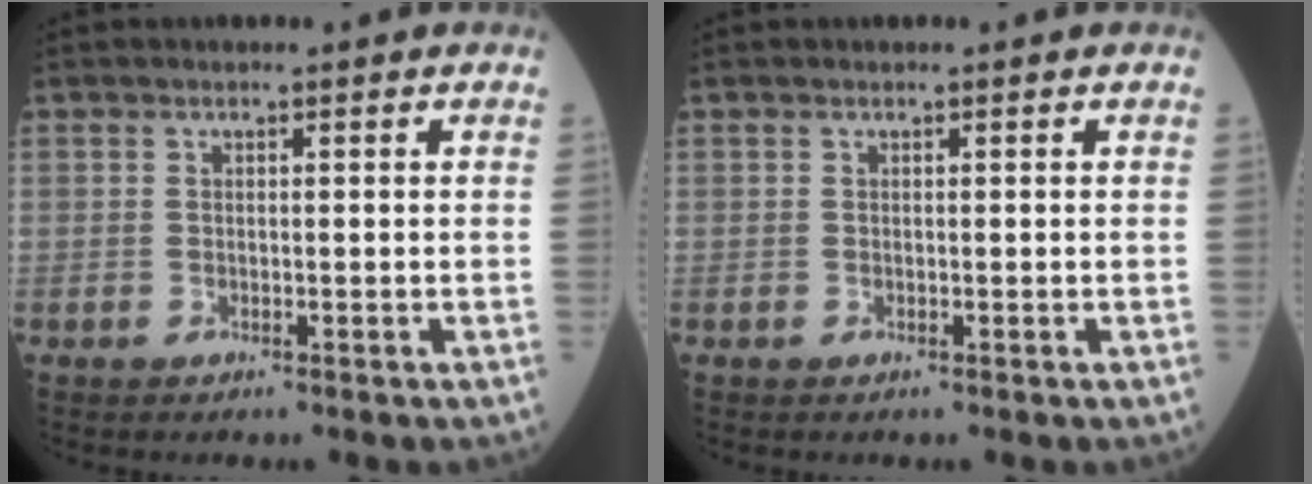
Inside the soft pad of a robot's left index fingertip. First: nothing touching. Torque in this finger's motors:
{"motor_torque": [-0.09, 0.17, -0.02, -0.01]}